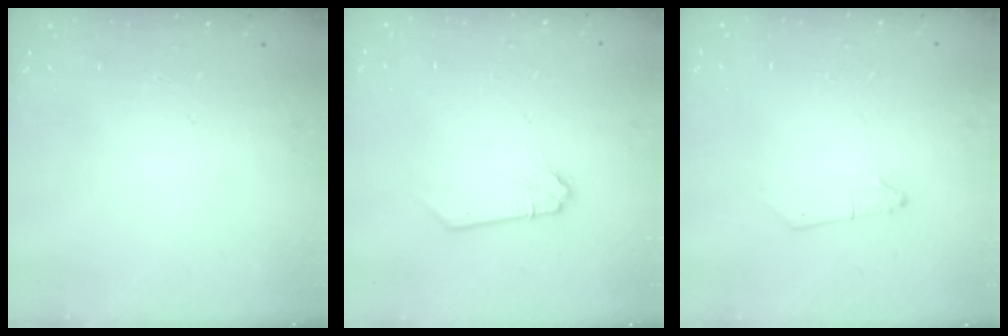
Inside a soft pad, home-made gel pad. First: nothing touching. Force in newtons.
{"total": 0.0}
{"total": 0.0}